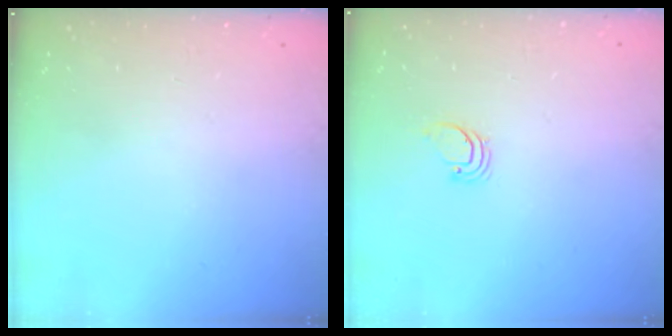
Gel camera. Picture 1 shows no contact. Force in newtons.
{"total": 0.9, "press": 0.9, "slide": 0.1}